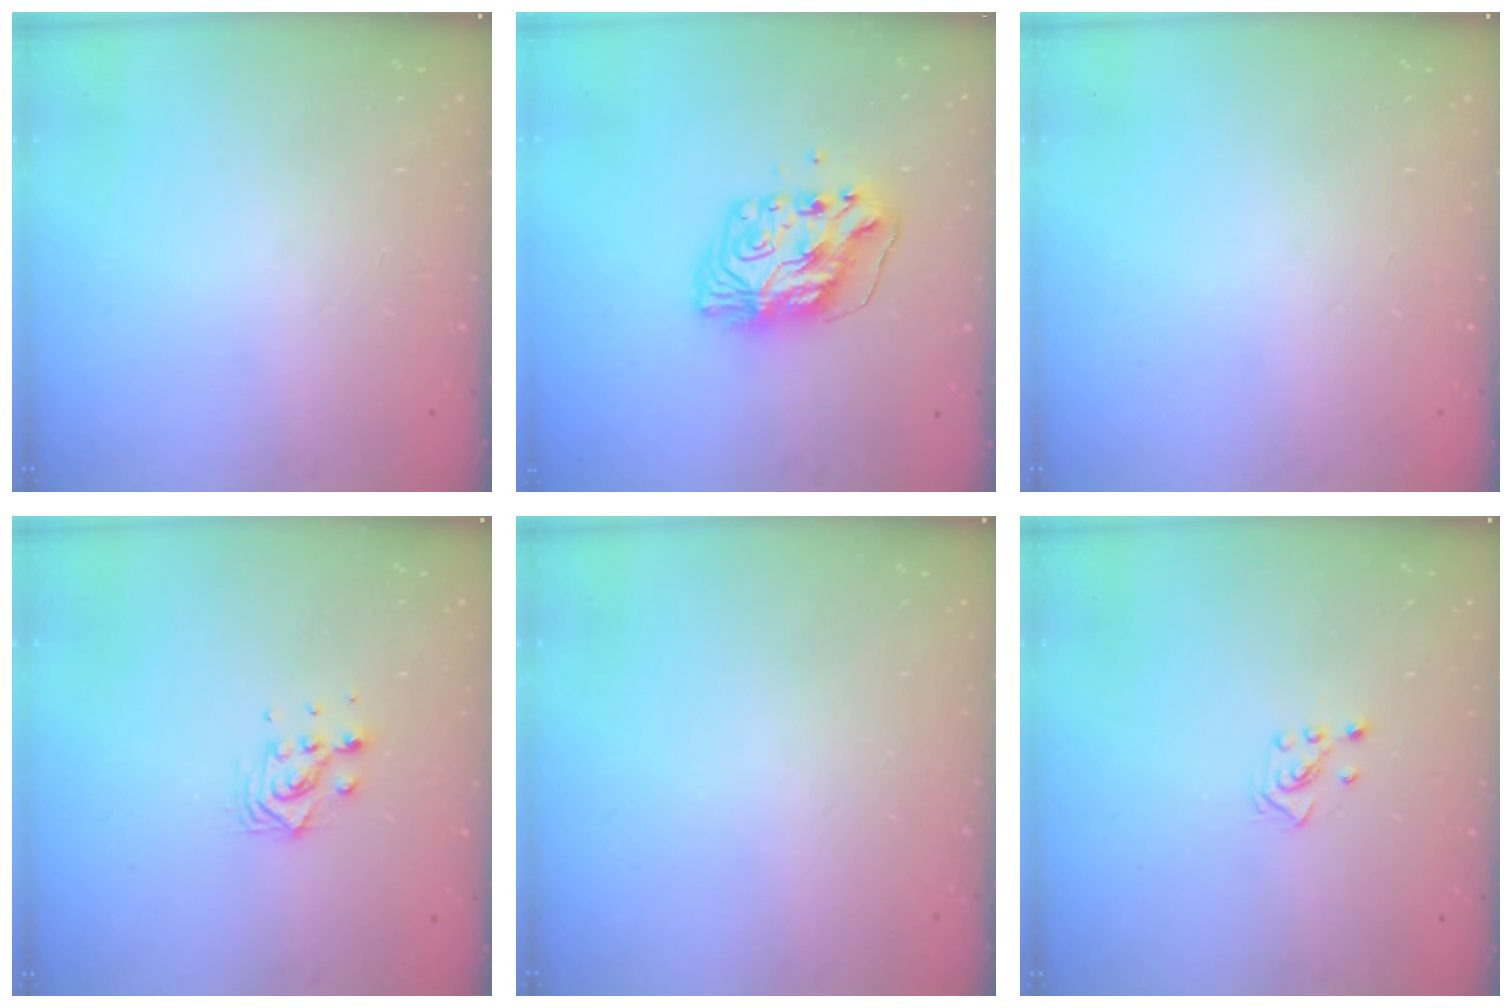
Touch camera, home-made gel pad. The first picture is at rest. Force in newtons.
{"total": 11.3, "press": 11.3, "slide": 1.1}
{"total": 0.0}
{"total": 6.9, "press": 6.9, "slide": 0.4}
{"total": 0.0}
{"total": 2.3, "press": 2.2, "slide": 0.8}